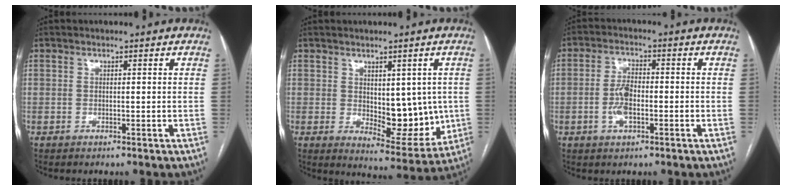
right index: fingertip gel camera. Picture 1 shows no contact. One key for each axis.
{"total": 9.9, "fx": 0.1, "fy": 4.9, "fz": 8.6, "tx": -0.104, "ty": -0.012, "tz": 0.021}
{"total": 5.0, "fx": -1.3, "fy": 2.1, "fz": 4.3, "tx": -0.092, "ty": 0.006, "tz": -0.023}